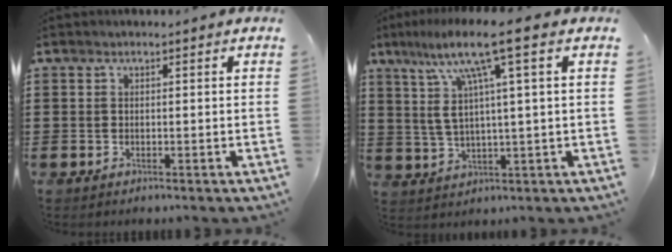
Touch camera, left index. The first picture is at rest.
{"total": 10.6, "force": [4.4, 0.6, 9.6], "torque": [-0.207, -0.007, 0.064]}